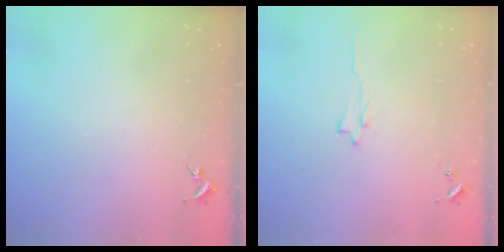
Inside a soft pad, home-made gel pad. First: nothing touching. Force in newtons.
{"total": 0.6, "press": 0.6, "slide": 0.1}